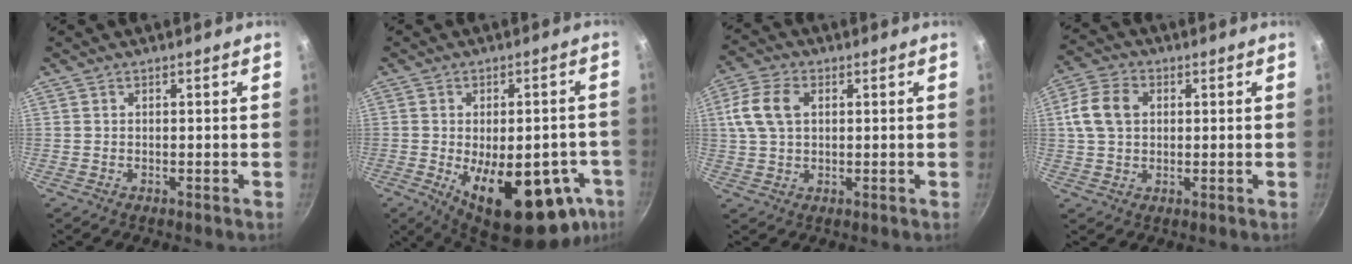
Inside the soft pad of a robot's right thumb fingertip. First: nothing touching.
{"total": 22.8, "force": [-7.7, 11.0, 18.5], "torque": [-0.213, 0.002, -0.089]}
{"total": 8.5, "force": [1.9, 5.6, 6.1], "torque": [-0.118, 0.011, 0.031]}
{"total": 8.5, "force": [1.5, 6.2, 5.5], "torque": [-0.098, 0.010, 0.019]}